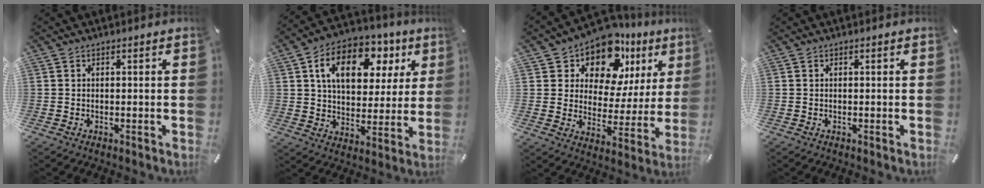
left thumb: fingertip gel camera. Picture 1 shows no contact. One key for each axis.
{"total": 14.9, "fx": 6.2, "fy": 10.1, "fz": 9.0, "tx": -0.140, "ty": -0.015, "tz": 0.109}
{"total": 13.1, "fx": 9.5, "fy": 7.5, "fz": 5.0, "tx": -0.090, "ty": -0.079, "tz": 0.170}
{"total": 0.0}